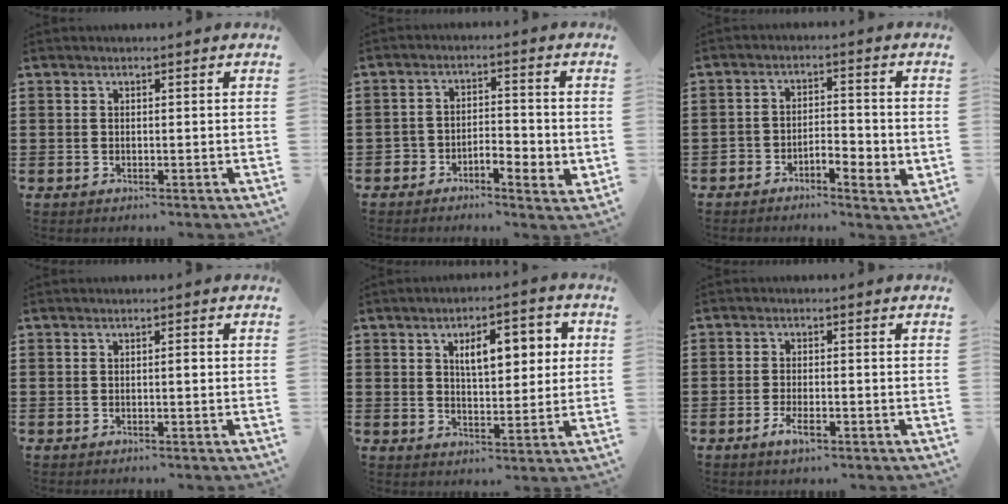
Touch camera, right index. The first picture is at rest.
{"total": 3.7, "force": [-2.6, 1.7, 2.1], "torque": [-0.038, 0.010, -0.051]}
{"total": 3.6, "force": [-2.5, 1.4, 2.3], "torque": [-0.040, 0.007, -0.049]}
{"total": 0.8, "force": [-0.1, 0.1, 0.8], "torque": [-0.015, -0.003, -0.001]}
{"total": 7.3, "force": [2.3, 3.2, 6.2], "torque": [-0.095, -0.001, 0.029]}
{"total": 3.2, "force": [-1.6, 1.1, 2.5], "torque": [-0.055, -0.003, -0.034]}